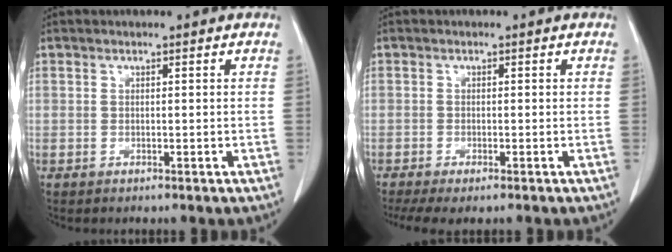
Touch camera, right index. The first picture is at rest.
{"total": 5.5, "force": [-4.1, 1.3, 3.5], "torque": [-0.059, -0.012, -0.068]}